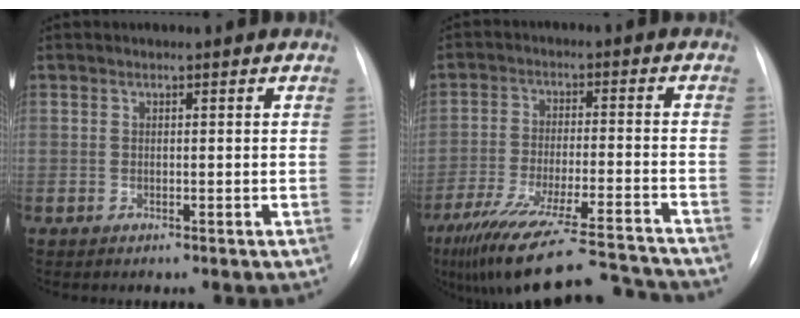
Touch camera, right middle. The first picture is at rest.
{"total": 21.6, "force": [-19.5, 1.0, 9.2], "torque": [-0.138, -0.026, -0.291]}